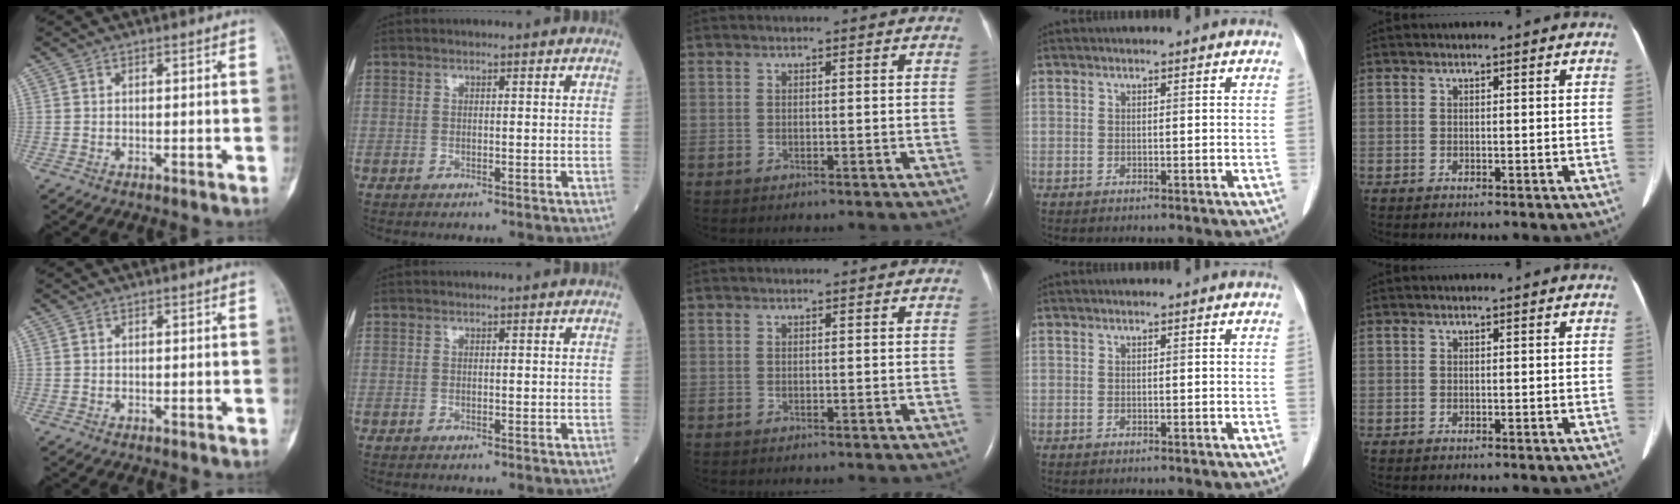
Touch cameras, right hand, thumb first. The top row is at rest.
{}